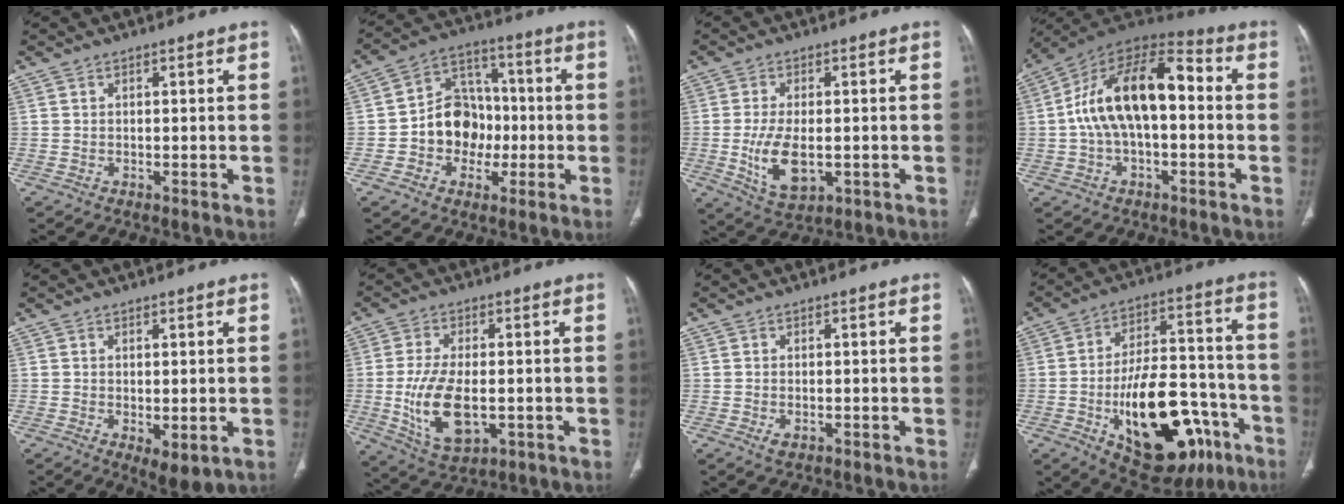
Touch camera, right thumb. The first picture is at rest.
{"total": 13.8, "force": [-1.8, 11.3, 7.8], "torque": [-0.069, 0.037, -0.031]}
{"total": 9.2, "force": [-1.6, 4.8, 7.7], "torque": [-0.141, -0.010, -0.018]}
{"total": 18.3, "force": [0.3, 9.5, 15.7], "torque": [-0.264, 0.049, -0.003]}
{"total": 4.9, "force": [-1.2, 2.1, 4.2], "torque": [-0.059, -0.013, -0.006]}
{"total": 12.7, "force": [-2.1, 6.6, 10.6], "torque": [-0.203, -0.008, -0.025]}
{"total": 1.8, "force": [-0.6, 1.0, 1.3], "torque": [-0.026, 0.002, -0.005]}
{"total": 25.5, "force": [-9.9, 12.7, 19.8], "torque": [-0.279, 0.049, -0.133]}